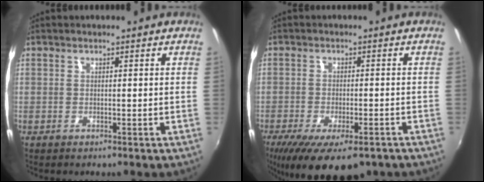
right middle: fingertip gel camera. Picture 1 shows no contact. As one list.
[{"total": 14.5, "force": [-9.7, 5.3, 9.5], "torque": [-0.187, -0.049, -0.144]}]